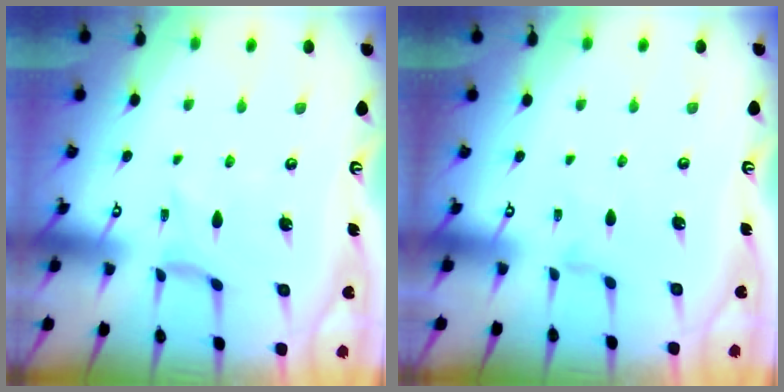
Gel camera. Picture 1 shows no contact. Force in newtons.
{"total": 0.8, "press": 0.7, "slide": 0.3}